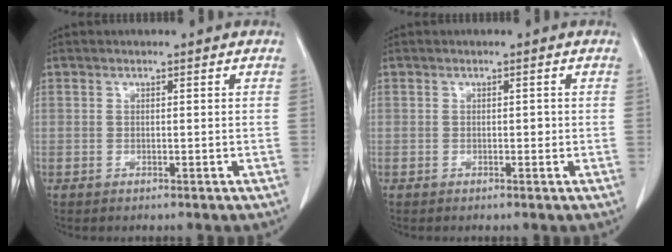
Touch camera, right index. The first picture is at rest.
{"total": 0.7, "force": [-0.1, 0.4, 0.5], "torque": [-0.005, 0.002, -0.001]}